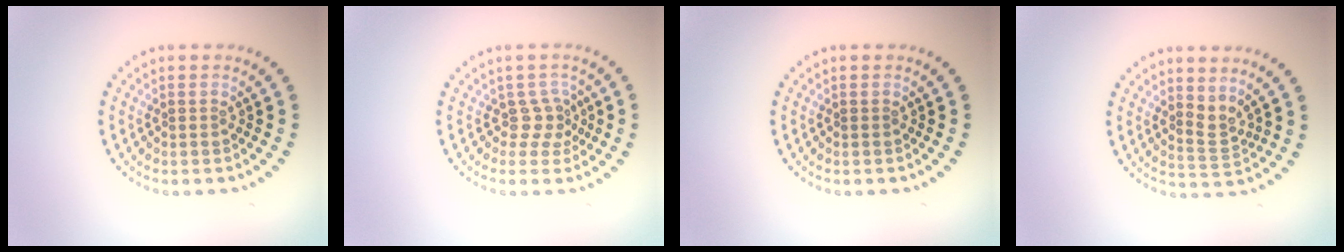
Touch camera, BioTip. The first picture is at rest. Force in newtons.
{"total": 2.0, "press": 1.3, "slide": 1.5}
{"total": 0.0}
{"total": 2.0, "press": 1.3, "slide": 1.5}